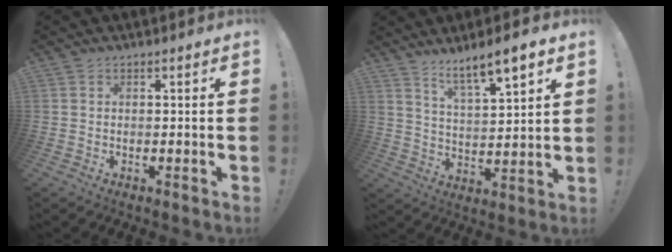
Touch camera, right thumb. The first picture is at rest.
{"total": 9.9, "force": [7.4, 1.5, 6.4], "torque": [-0.100, -0.047, 0.123]}